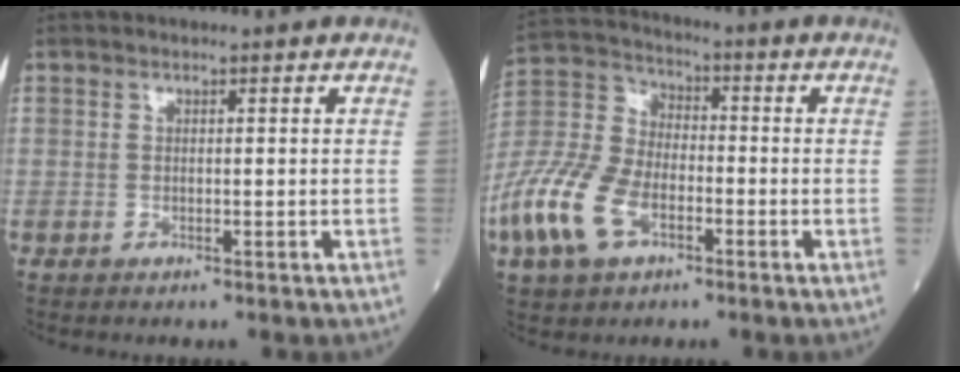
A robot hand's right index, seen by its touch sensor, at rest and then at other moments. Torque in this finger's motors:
{"motor_torque": [1.41, -0.72, 0.70, 0.20]}